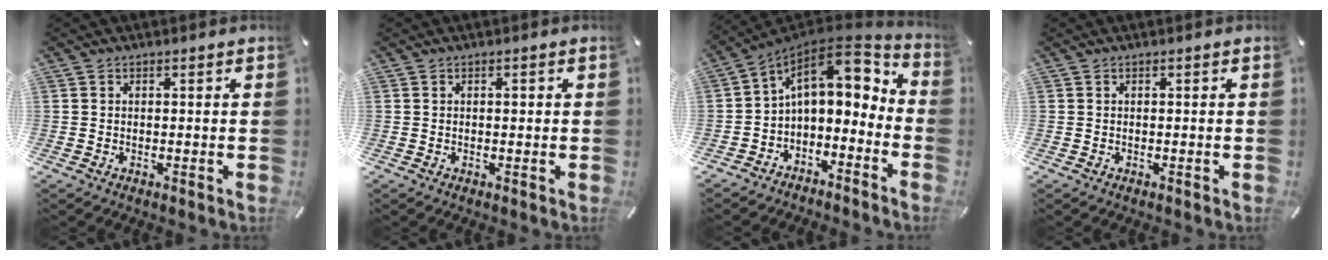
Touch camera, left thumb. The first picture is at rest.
{"total": 0.9, "force": [0.2, 0.6, 0.7], "torque": [-0.014, 0.001, 0.003]}
{"total": 13.0, "force": [3.3, 8.6, 9.2], "torque": [-0.139, -0.018, 0.056]}
{"total": 0.0}